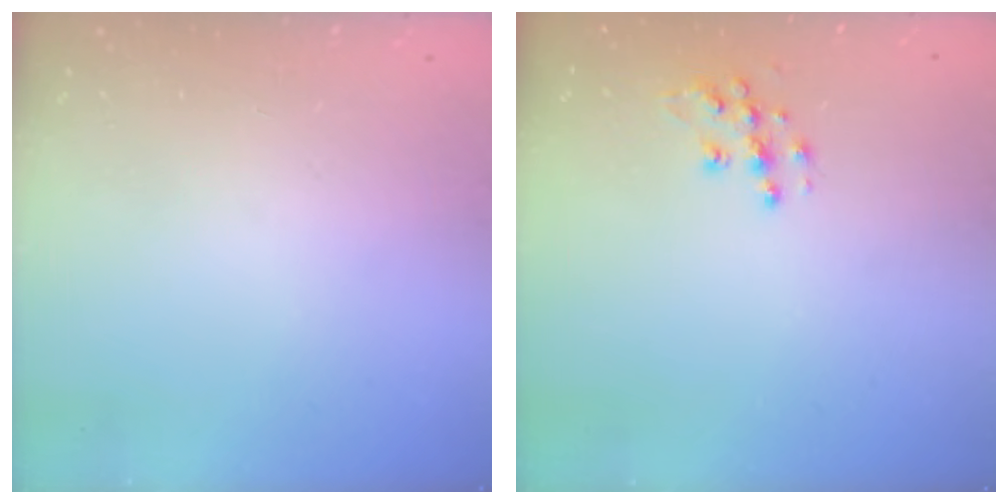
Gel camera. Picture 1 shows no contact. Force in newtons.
{"total": 9.9, "press": 9.9, "slide": 0.7}